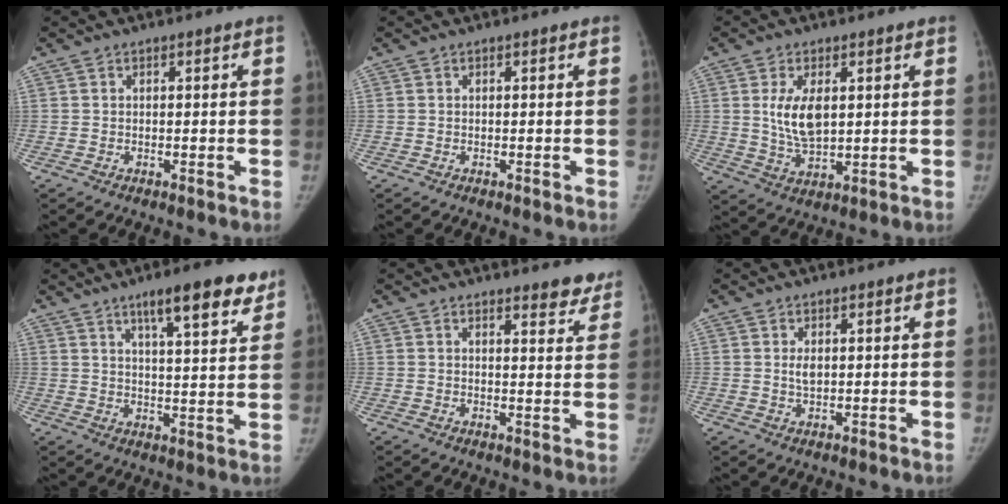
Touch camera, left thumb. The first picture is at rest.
{"total": 0.0}
{"total": 8.1, "force": [1.8, 4.1, 6.7], "torque": [-0.118, -0.017, 0.042]}
{"total": 12.2, "force": [8.0, 2.7, 8.7], "torque": [-0.103, -0.037, 0.117]}
{"total": 5.5, "force": [4.8, 1.5, 2.1], "torque": [-0.001, -0.031, 0.049]}
{"total": 2.2, "force": [0.7, 1.1, 1.8], "torque": [-0.030, -0.006, 0.014]}